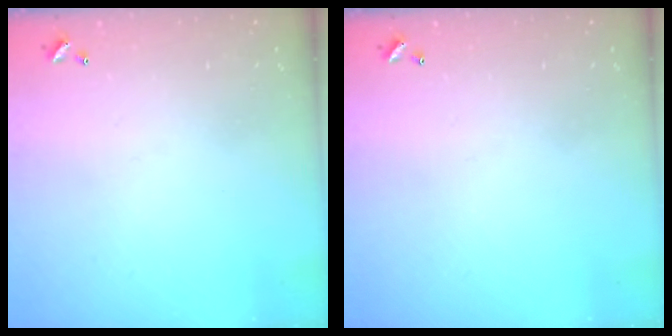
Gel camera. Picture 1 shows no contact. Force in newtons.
{"total": 0.0}